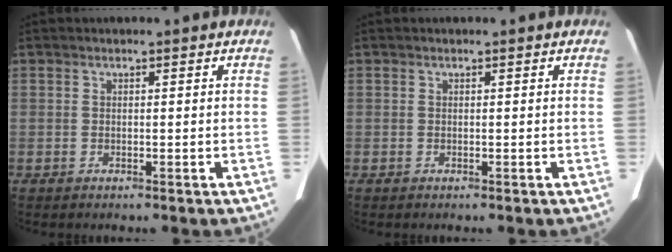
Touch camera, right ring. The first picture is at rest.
{"total": 0.0}